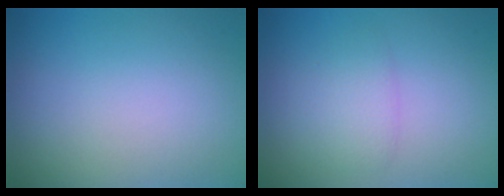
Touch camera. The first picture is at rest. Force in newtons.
{"total": 2.1, "press": 2.1, "slide": 0.1}